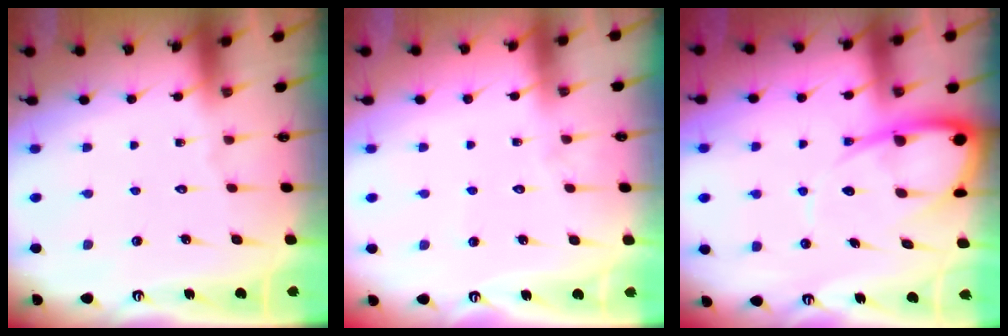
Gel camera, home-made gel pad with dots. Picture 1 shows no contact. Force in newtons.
{"total": 3.0, "press": 3.0, "slide": 0.3}
{"total": 11.1, "press": 11.0, "slide": 1.2}